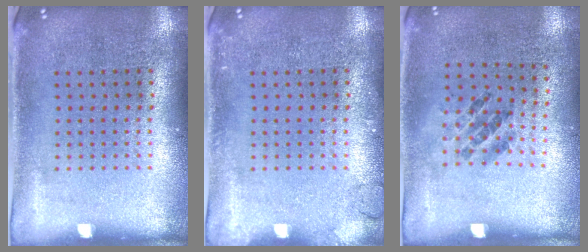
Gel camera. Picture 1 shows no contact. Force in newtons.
{"total": 1.2, "press": 1.2, "slide": 0.2}
{"total": 1.2, "press": 0.7, "slide": 0.9}